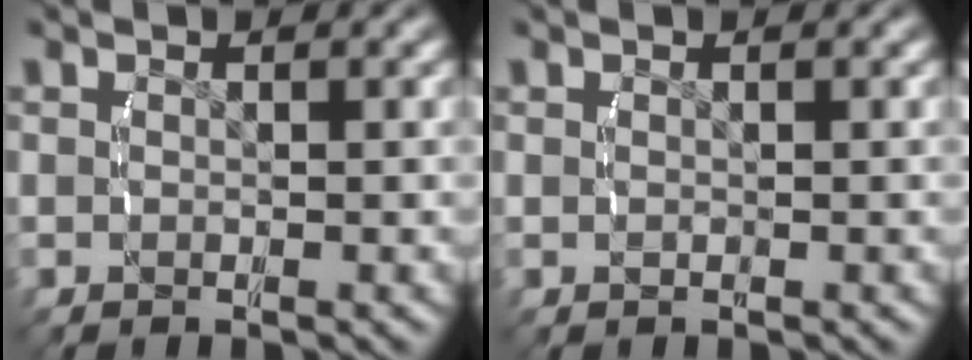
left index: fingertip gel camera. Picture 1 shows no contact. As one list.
[{"total": 0.0}]